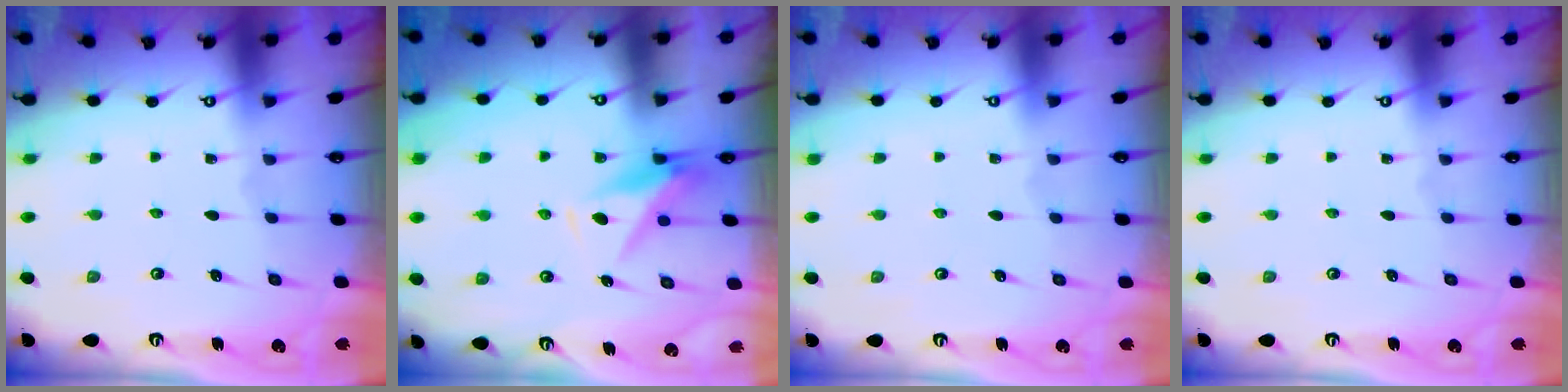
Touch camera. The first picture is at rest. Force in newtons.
{"total": 7.9, "press": 7.7, "slide": 1.7}
{"total": 3.8, "press": 3.8, "slide": 0.1}
{"total": 0.0}